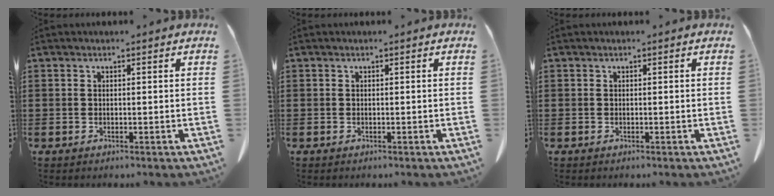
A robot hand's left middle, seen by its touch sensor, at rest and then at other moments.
{"total": 0.0}
{"total": 0.0}